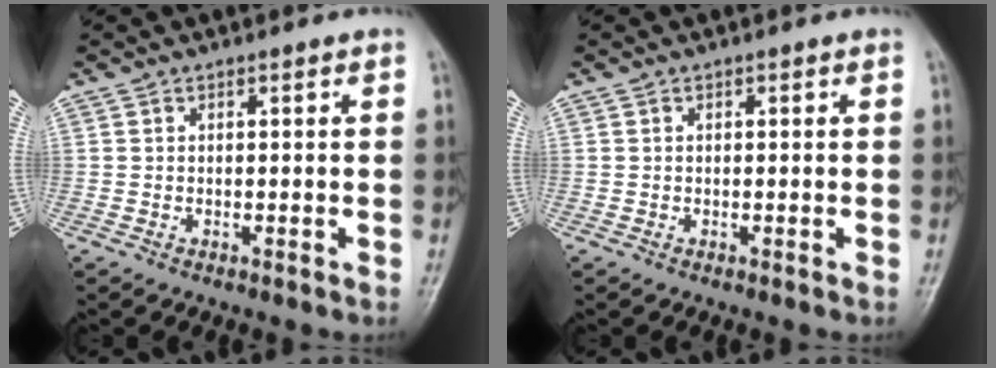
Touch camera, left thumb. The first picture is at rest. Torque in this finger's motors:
{"motor_torque": [-0.07, 0.07, -0.07, 0.07, 0.00]}